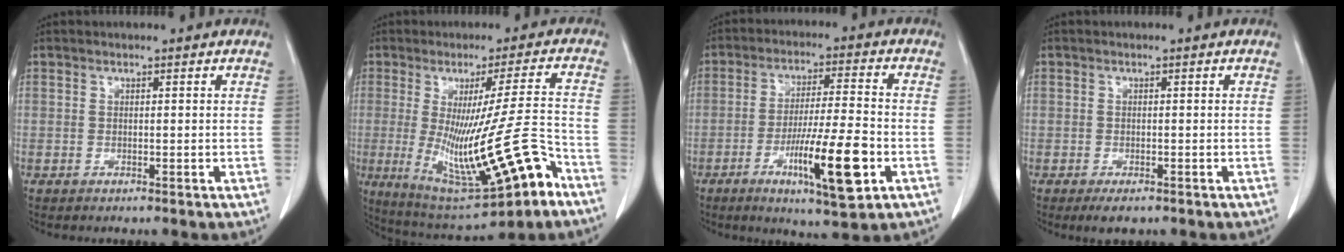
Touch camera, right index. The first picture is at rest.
{"total": 18.6, "force": [-6.4, 1.5, 17.4], "torque": [-0.288, -0.030, -0.085]}
{"total": 12.9, "force": [-4.9, 1.0, 11.9], "torque": [-0.204, -0.017, -0.078]}
{"total": 3.8, "force": [-2.7, 1.9, 1.9], "torque": [-0.030, -0.002, -0.034]}